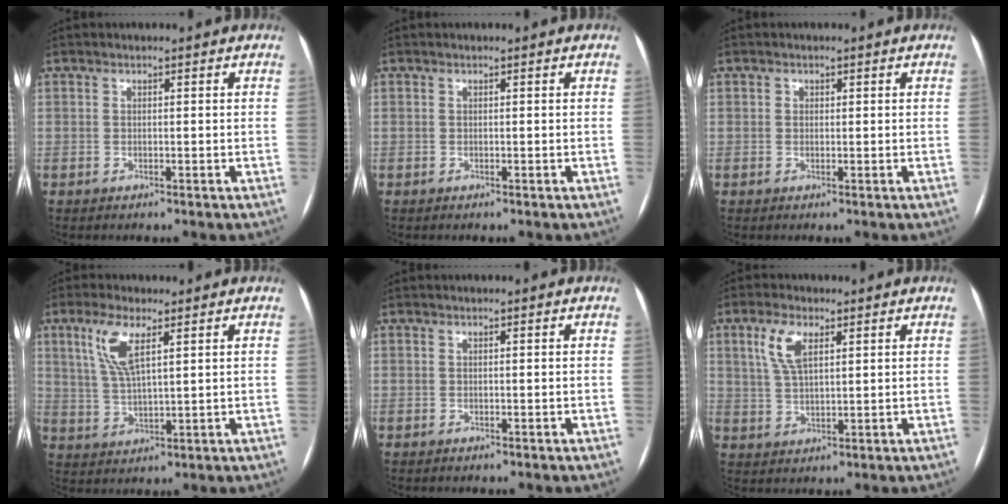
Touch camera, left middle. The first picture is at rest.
{"total": 0.0}
{"total": 0.6, "force": [0.2, 0.6, 0.1], "torque": [0.002, 0.001, 0.002]}
{"total": 6.8, "force": [3.2, 1.6, 5.8], "torque": [-0.125, 0.007, 0.067]}
{"total": 0.0}
{"total": 5.6, "force": [2.6, 2.1, 4.5], "torque": [-0.100, 0.010, 0.055]}